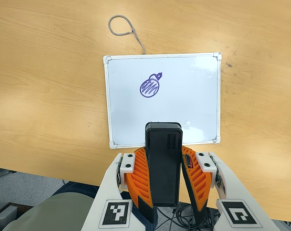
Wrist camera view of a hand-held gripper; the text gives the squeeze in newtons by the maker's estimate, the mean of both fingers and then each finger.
{"total": 9.8, "left": 8.1, "right": 11.5}